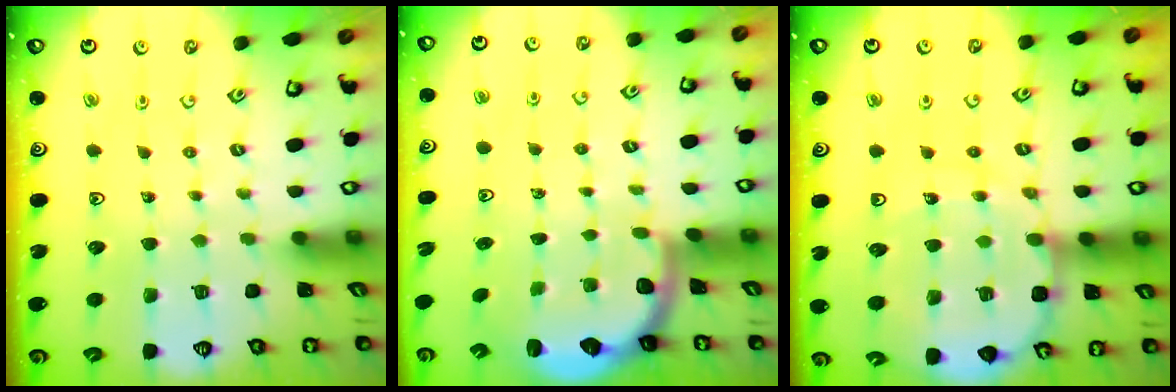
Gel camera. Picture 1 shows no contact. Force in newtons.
{"total": 2.1, "press": 1.9, "slide": 1.0}
{"total": 11.8, "press": 11.4, "slide": 2.9}